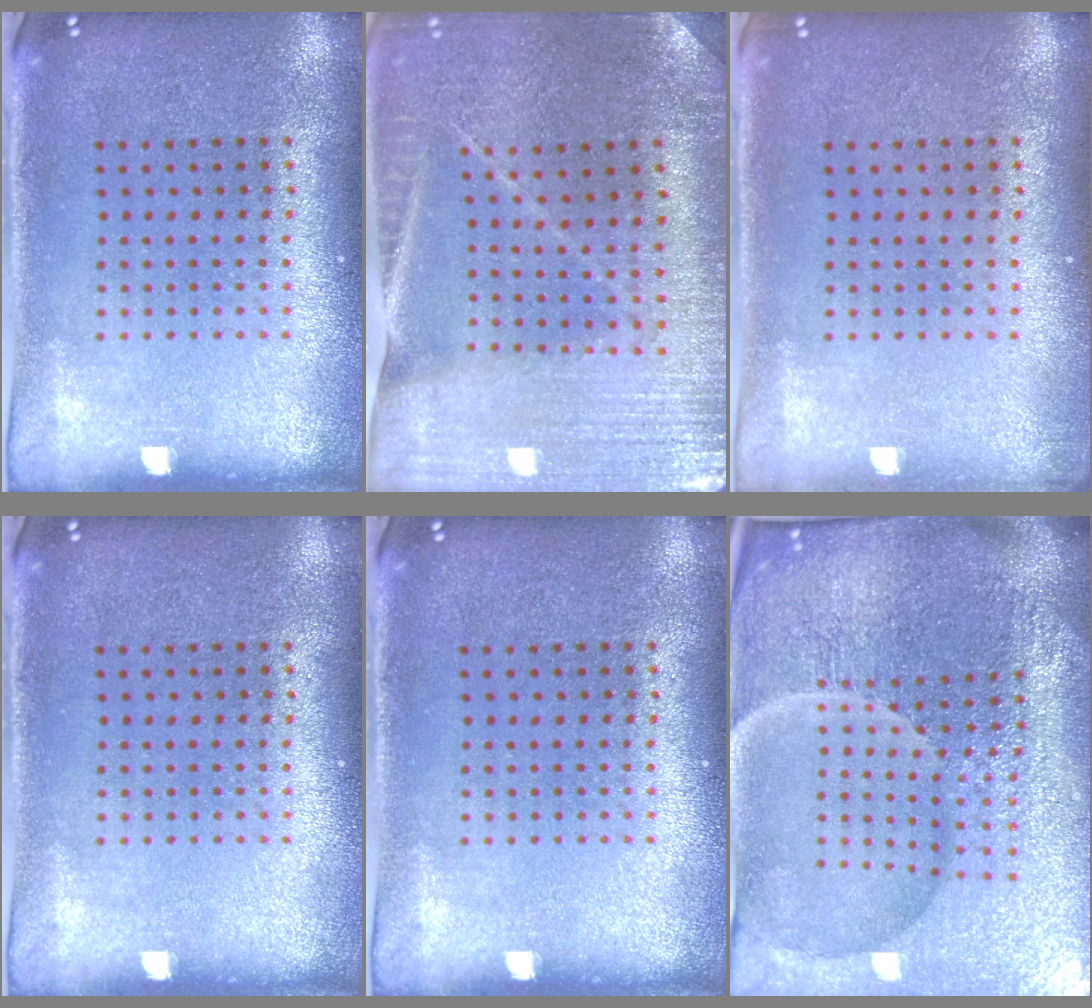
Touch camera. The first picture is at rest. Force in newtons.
{"total": 1.7, "press": 1.7, "slide": 0.1}
{"total": 0.8, "press": 0.7, "slide": 0.4}
{"total": 0.0}
{"total": 0.0}
{"total": 7.2, "press": 6.3, "slide": 3.5}